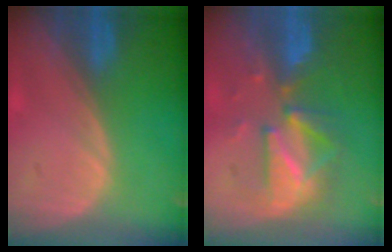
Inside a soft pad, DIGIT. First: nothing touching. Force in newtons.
{"total": 8.0, "press": 8.0, "slide": 0.8}